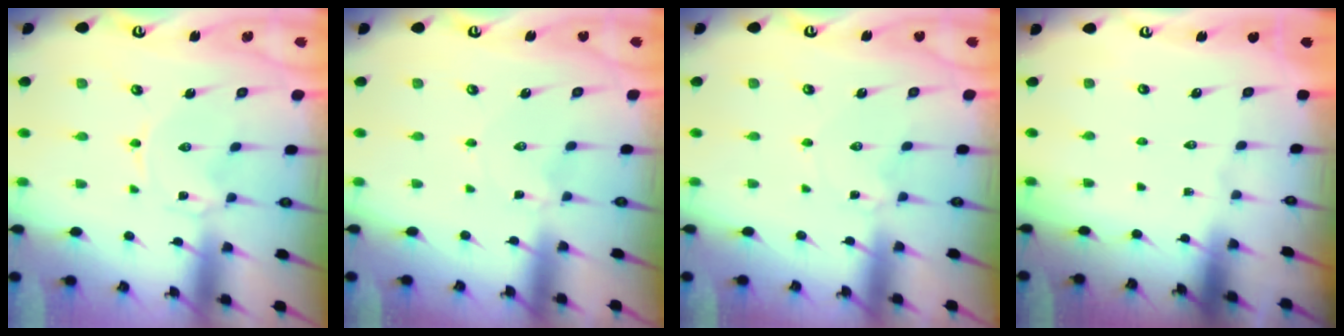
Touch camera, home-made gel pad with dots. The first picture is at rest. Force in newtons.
{"total": 1.0, "press": 1.0, "slide": 0.1}
{"total": 2.9, "press": 2.9, "slide": 0.5}
{"total": 0.0}